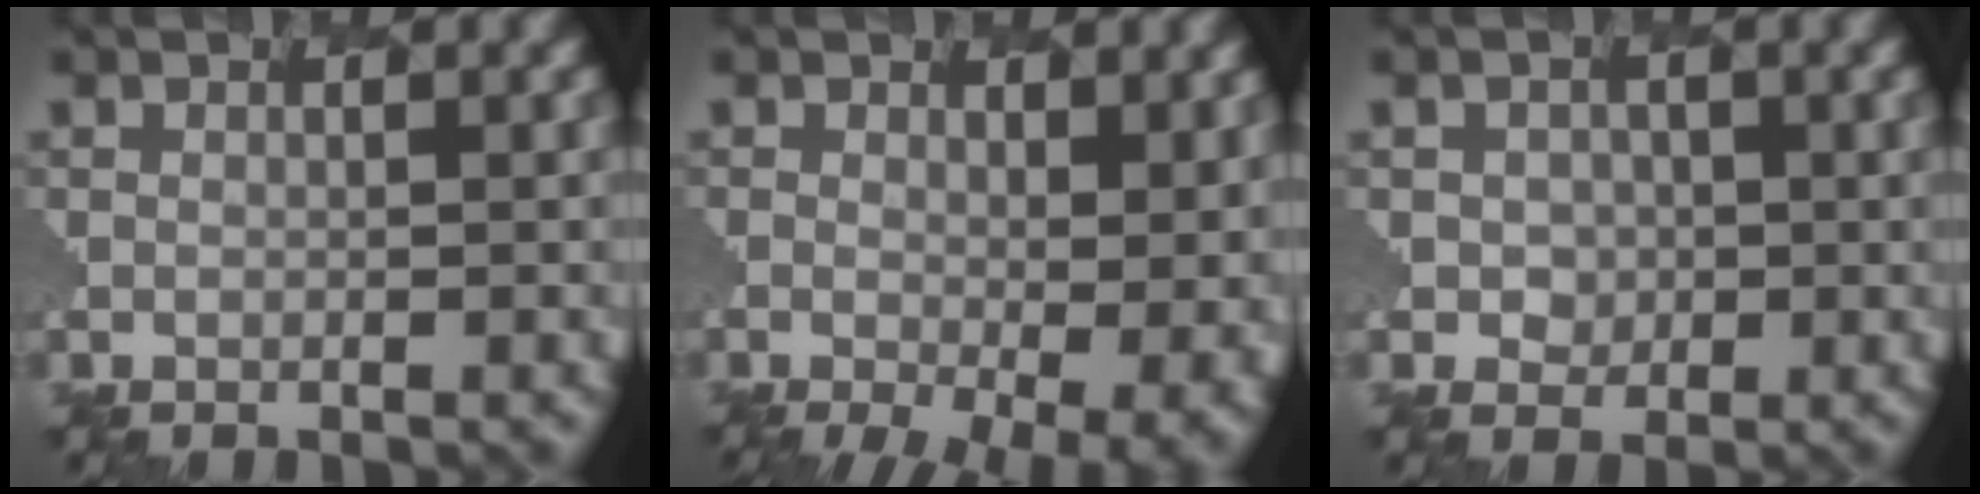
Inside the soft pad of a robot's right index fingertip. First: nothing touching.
{"total": 7.0, "force": [-1.2, 2.8, 6.2], "torque": [-0.072, -0.017, 0.000]}
{"total": 1.5, "force": [-0.1, 1.4, -0.3], "torque": [-0.011, -0.002, -0.004]}